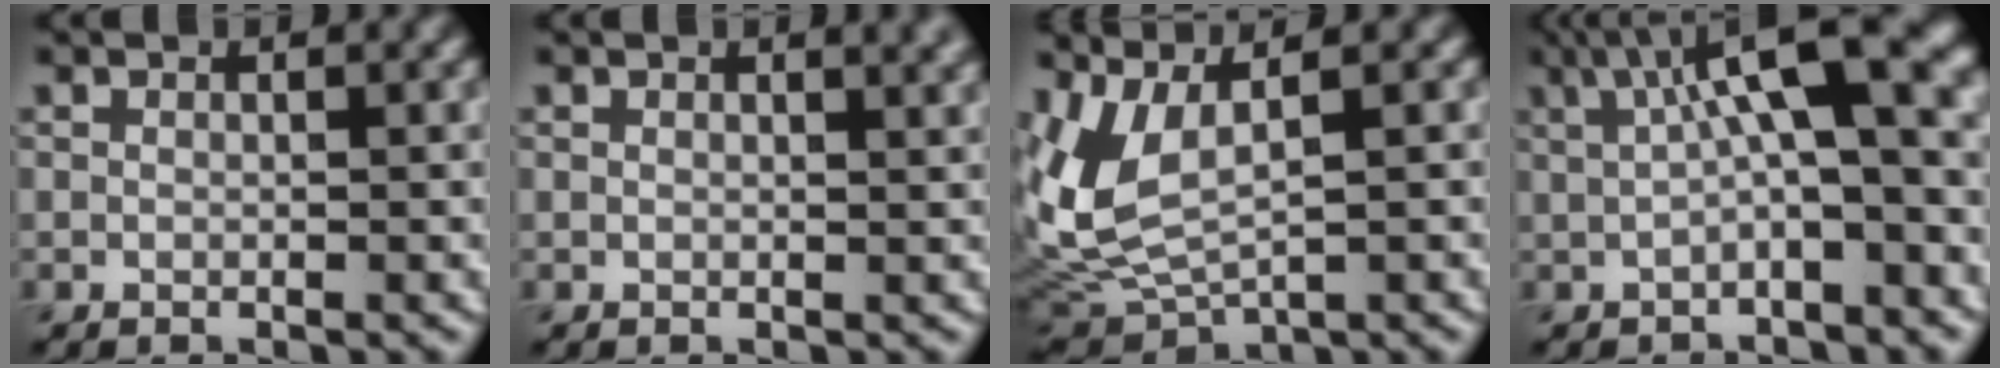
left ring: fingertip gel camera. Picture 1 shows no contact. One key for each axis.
{"total": 1.9, "fx": 1.2, "fy": 0.7, "fz": 1.2, "tx": -0.008, "ty": 0.003, "tz": 0.011}
{"total": 5.7, "fx": 1.8, "fy": 2.4, "fz": 4.8, "tx": -0.127, "ty": -0.007, "tz": 0.045}
{"total": 9.3, "fx": 2.1, "fy": 2.8, "fz": 8.6, "tx": -0.122, "ty": 0.024, "tz": 0.026}